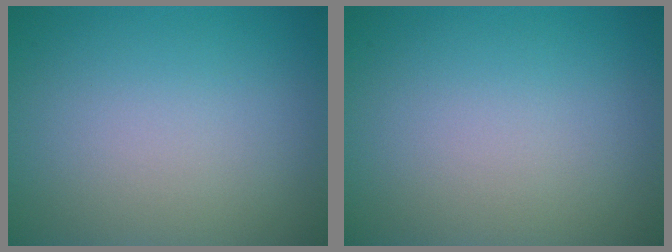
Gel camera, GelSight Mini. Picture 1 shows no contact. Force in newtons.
{"total": 0.0}